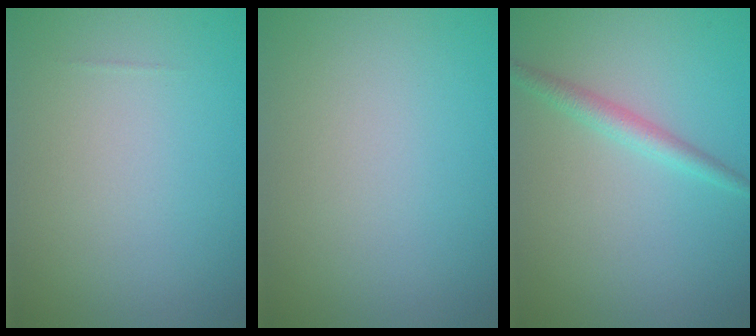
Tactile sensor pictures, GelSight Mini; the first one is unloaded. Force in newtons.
{"total": 0.0}
{"total": 2.0, "press": 2.0, "slide": 0.1}